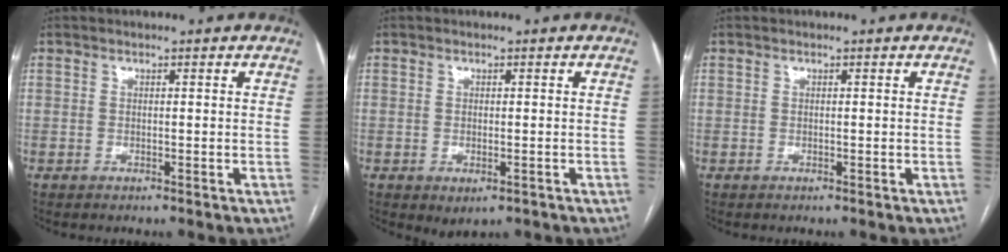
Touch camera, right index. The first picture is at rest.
{"total": 2.5, "force": [-1.2, 1.2, 1.8], "torque": [-0.024, -0.005, -0.005]}
{"total": 0.0}